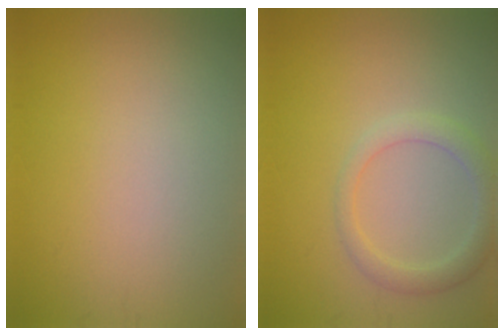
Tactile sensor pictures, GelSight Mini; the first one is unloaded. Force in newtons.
{"total": 2.6, "press": 2.6, "slide": 0.3}